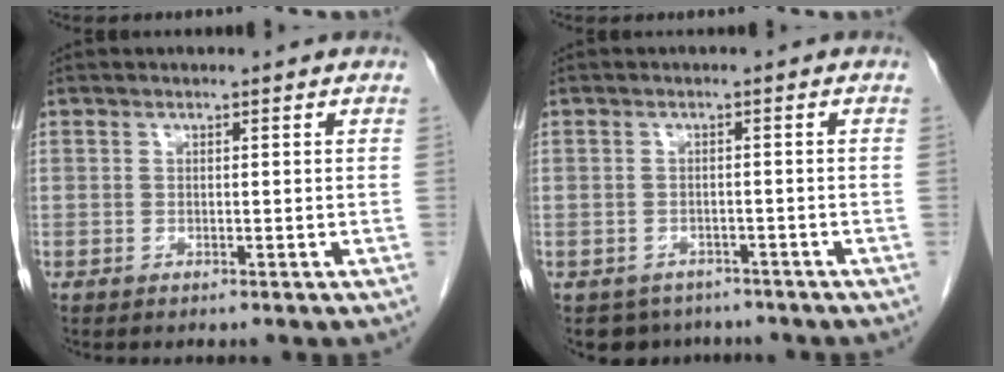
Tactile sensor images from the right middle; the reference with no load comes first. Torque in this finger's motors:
{"motor_torque": [0.04, -0.03, -0.02, 0.00]}